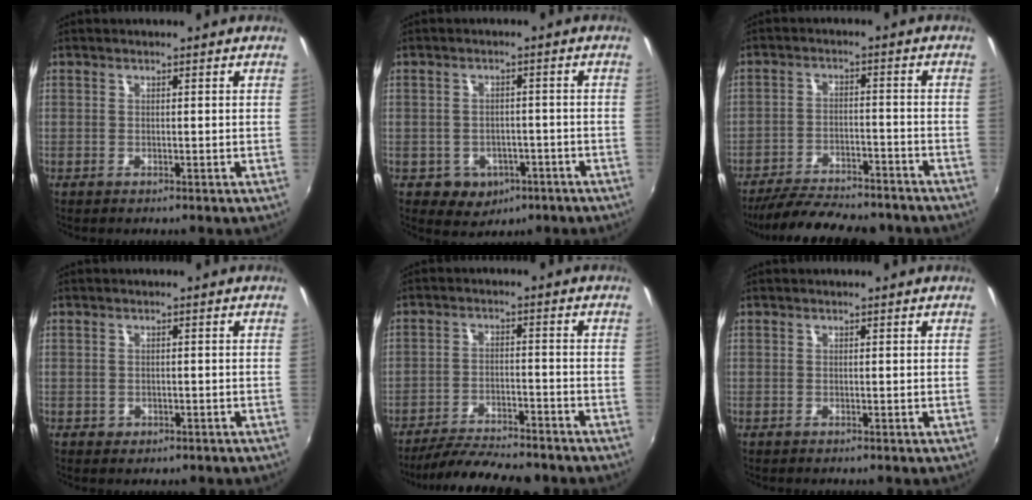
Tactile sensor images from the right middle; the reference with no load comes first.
{"total": 6.7, "force": [-3.0, 5.7, 2.0], "torque": [-0.061, 0.004, -0.023]}
{"total": 17.6, "force": [-15.1, 4.4, 7.7], "torque": [-0.156, -0.019, -0.217]}
{"total": 1.9, "force": [-0.7, 1.7, 0.7], "torque": [-0.014, -0.004, -0.007]}
{"total": 13.0, "force": [-11.5, 2.3, 5.6], "torque": [-0.122, -0.014, -0.179]}
{"total": 0.0}